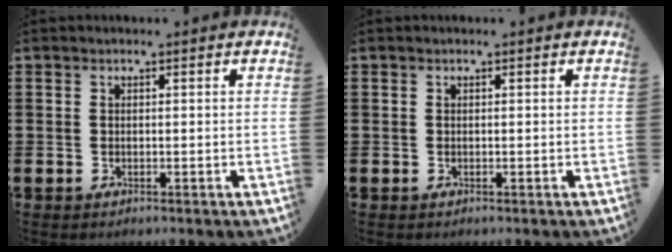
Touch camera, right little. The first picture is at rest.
{"total": 0.0}